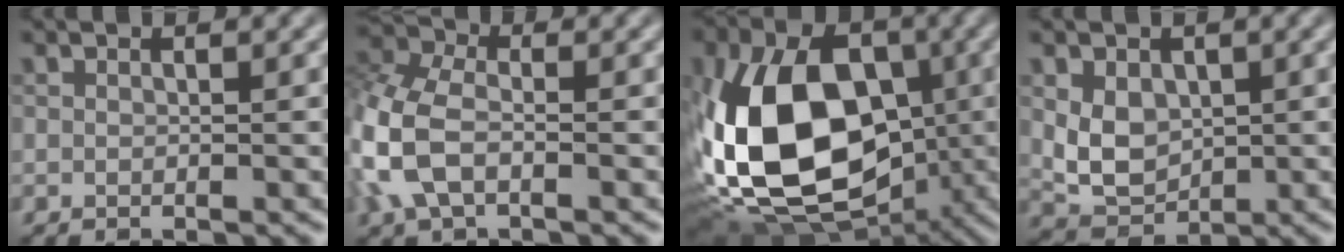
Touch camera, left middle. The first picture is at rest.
{"total": 6.8, "force": [-2.0, 4.3, 5.0], "torque": [-0.138, -0.002, -0.051]}
{"total": 17.2, "force": [-1.9, 11.6, 12.5], "torque": [-0.259, -0.007, -0.039]}
{"total": 4.2, "force": [0.4, 3.2, 2.7], "torque": [-0.052, -0.006, 0.012]}